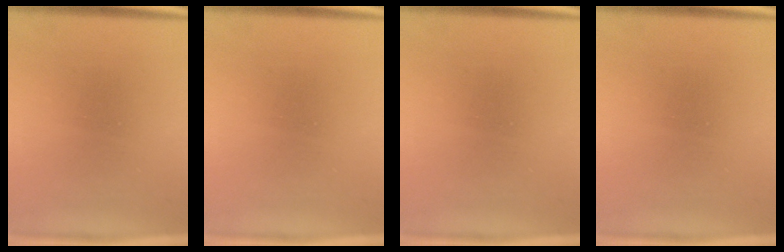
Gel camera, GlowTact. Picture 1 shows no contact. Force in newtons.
{"total": 0.0}
{"total": 0.0}
{"total": 0.0}